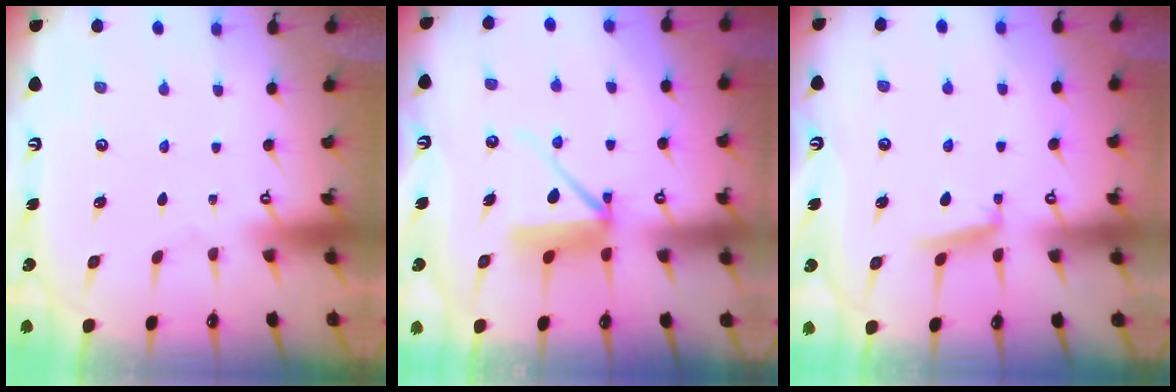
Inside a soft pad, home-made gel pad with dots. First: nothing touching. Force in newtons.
{"total": 9.9, "press": 9.9, "slide": 0.9}
{"total": 7.4, "press": 7.4, "slide": 0.9}